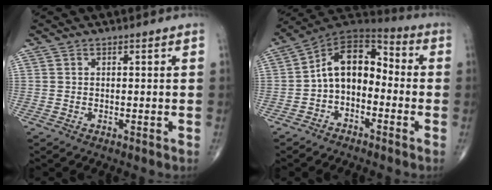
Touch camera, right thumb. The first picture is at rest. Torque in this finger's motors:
{"motor_torque": [-0.01, 0.25, 1.13, -0.09, 0.13]}